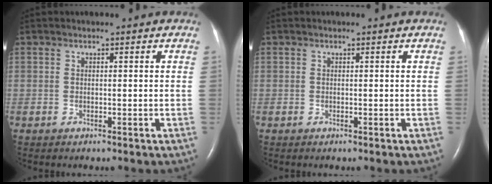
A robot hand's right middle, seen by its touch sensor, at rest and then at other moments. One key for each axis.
{"total": 0.0}